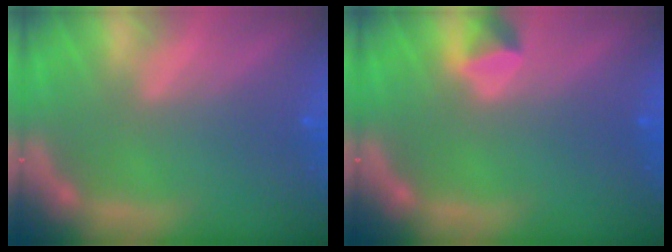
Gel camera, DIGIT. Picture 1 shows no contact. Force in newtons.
{"total": 1.4}